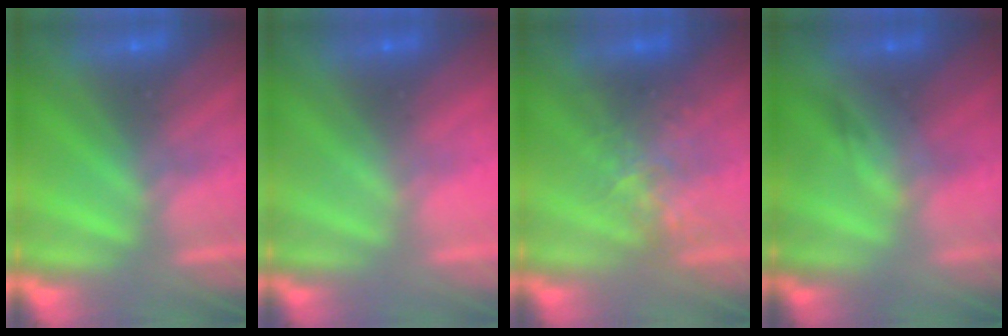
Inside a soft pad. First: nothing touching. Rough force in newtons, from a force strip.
{"total": 3.3}
{"total": 2.5}
{"total": 1.6}